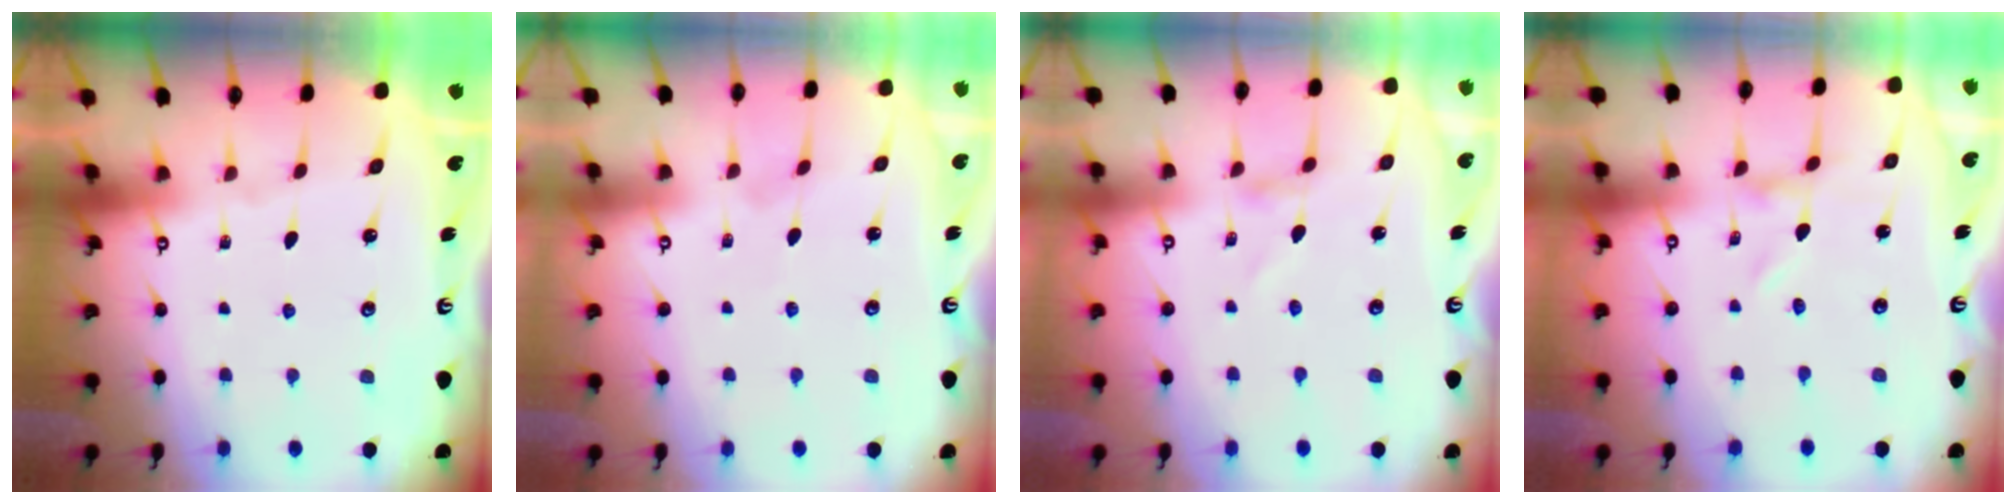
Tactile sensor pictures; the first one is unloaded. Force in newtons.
{"total": 1.2, "press": 1.2, "slide": 0.2}
{"total": 1.7, "press": 1.6, "slide": 0.3}
{"total": 0.0}